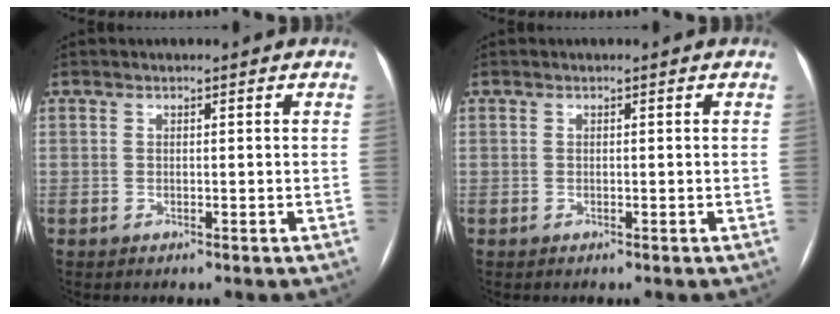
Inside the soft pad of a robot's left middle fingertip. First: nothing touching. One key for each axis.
{"total": 0.0}